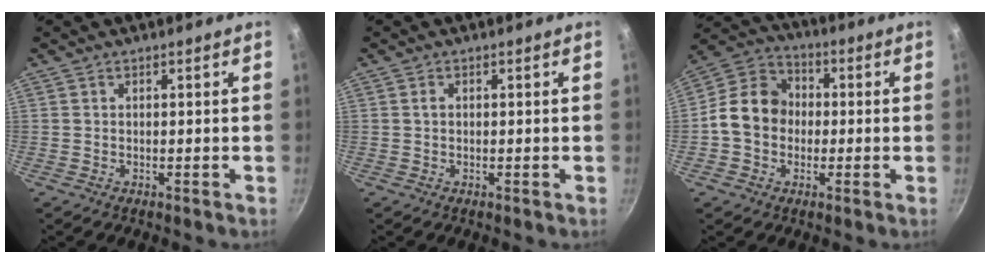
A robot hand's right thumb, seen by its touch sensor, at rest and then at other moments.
{"total": 0.7, "force": [0.1, 0.6, 0.4], "torque": [-0.008, 0.004, 0.002]}
{"total": 11.7, "force": [-0.7, 9.7, 6.5], "torque": [-0.077, 0.030, -0.036]}